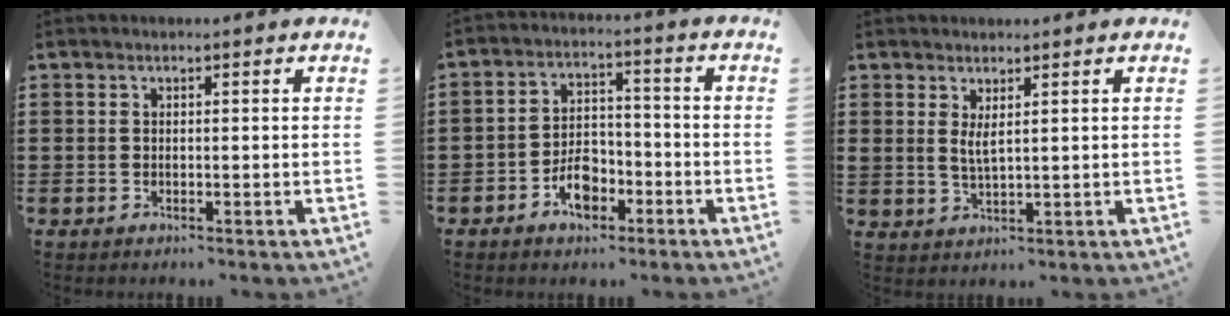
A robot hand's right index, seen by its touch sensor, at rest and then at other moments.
{"total": 5.7, "force": [-3.1, 3.4, 3.4], "torque": [-0.059, 0.004, -0.059]}
{"total": 2.4, "force": [1.4, 0.5, 1.9], "torque": [-0.040, 0.000, 0.026]}